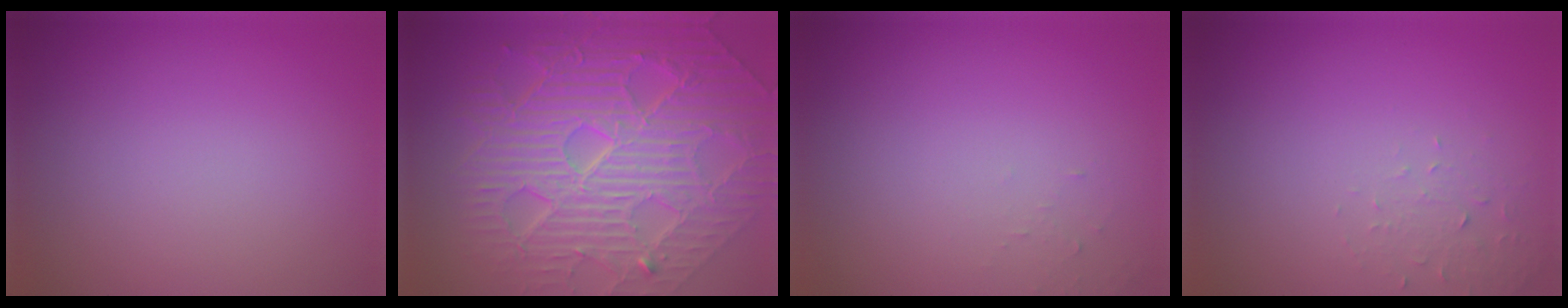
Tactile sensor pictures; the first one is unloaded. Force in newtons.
{"total": 11.7, "press": 7.6, "slide": 8.8}
{"total": 0.6, "press": 0.6, "slide": 0.1}
{"total": 1.6, "press": 1.6, "slide": 0.4}